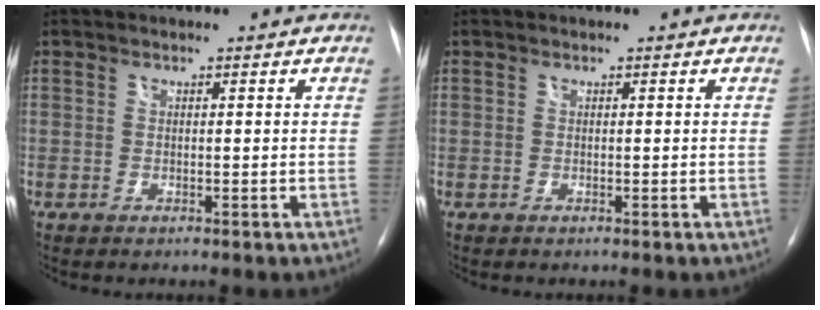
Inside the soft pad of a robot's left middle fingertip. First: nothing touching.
{"total": 0.0}